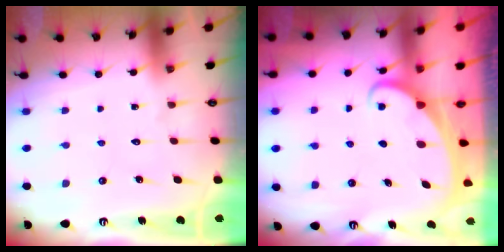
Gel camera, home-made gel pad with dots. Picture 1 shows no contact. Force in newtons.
{"total": 1.9, "press": 1.9, "slide": 0.3}